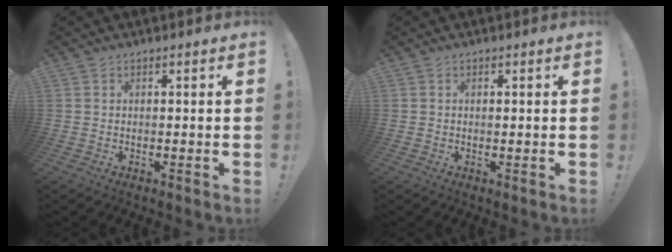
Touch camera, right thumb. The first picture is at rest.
{"total": 0.5, "force": [0.2, 0.1, 0.5], "torque": [0.004, -0.005, 0.001]}